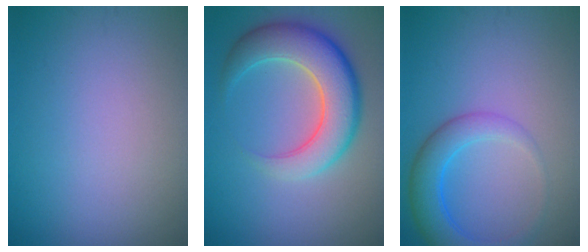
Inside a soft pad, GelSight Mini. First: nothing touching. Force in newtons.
{"total": 7.3, "press": 7.3, "slide": 0.6}
{"total": 4.2, "press": 4.2, "slide": 0.3}